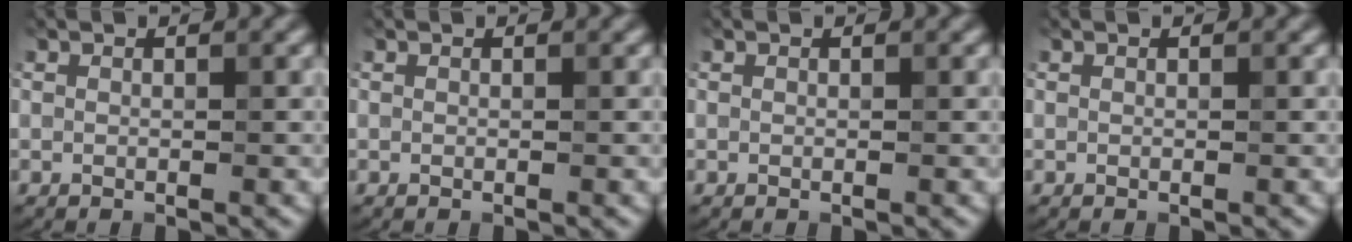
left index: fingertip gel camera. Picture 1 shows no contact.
{"total": 0.0}
{"total": 0.0}
{"total": 0.0}